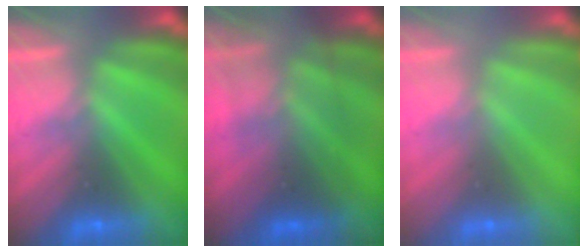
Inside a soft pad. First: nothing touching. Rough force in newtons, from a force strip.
{"total": 4.8}
{"total": 3.3}